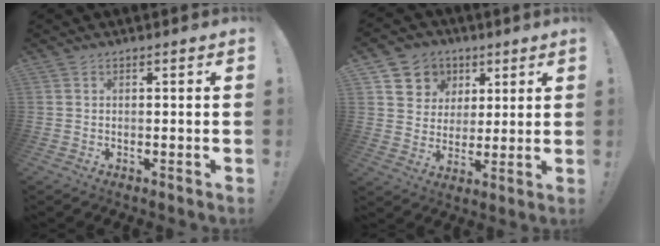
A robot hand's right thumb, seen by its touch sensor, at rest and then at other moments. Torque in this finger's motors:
{"motor_torque": [0.01, 0.02, 0.00, 0.15, 0.00]}